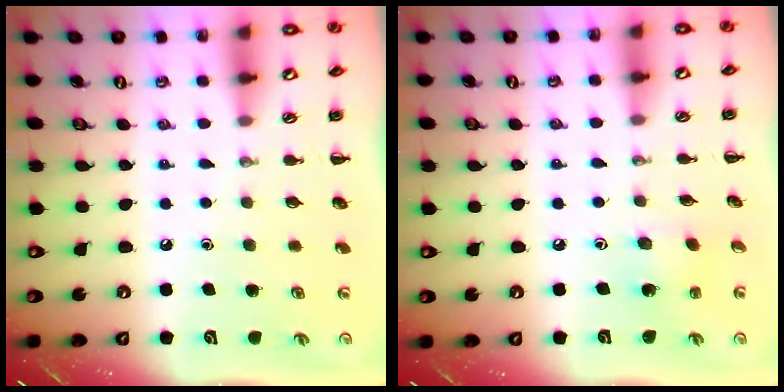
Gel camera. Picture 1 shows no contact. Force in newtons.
{"total": 1.7, "press": 1.6, "slide": 0.7}